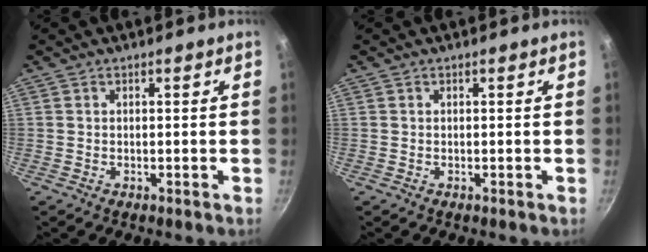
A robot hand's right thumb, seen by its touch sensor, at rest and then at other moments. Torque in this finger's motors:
{"motor_torque": [-0.01, 0.01, -0.05, 0.04, 0.03]}